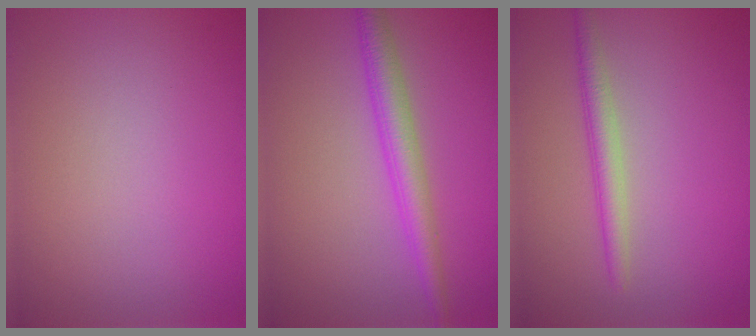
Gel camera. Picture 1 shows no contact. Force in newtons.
{"total": 3.4, "press": 3.4, "slide": 0.0}
{"total": 2.3, "press": 2.3, "slide": 0.1}